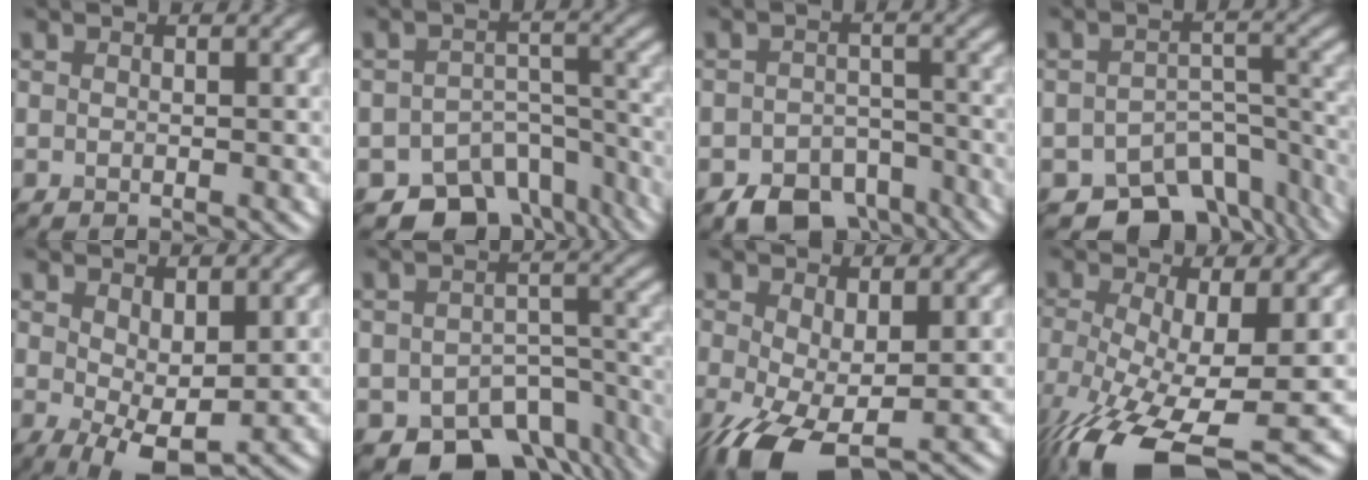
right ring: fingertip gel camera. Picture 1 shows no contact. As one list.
[{"total": 9.9, "force": [-7.3, 5.9, 3.0], "torque": [-0.027, -0.008, -0.096]}, {"total": 6.5, "force": [-4.6, 3.8, 2.6], "torque": [-0.030, -0.011, -0.074]}, {"total": 9.9, "force": [-7.7, 5.2, 3.4], "torque": [-0.039, -0.010, -0.101]}, {"total": 5.3, "force": [0.2, 2.6, 4.6], "torque": [-0.096, -0.012, 0.012]}, {"total": 9.4, "force": [-6.5, 5.4, 4.0], "torque": [-0.049, -0.015, -0.087]}, {"total": 8.1, "force": [-2.2, 4.0, 6.6], "torque": [-0.162, -0.031, -0.030]}, {"total": 12.3, "force": [-5.1, 4.3, 10.3], "torque": [-0.206, -0.037, -0.085]}]